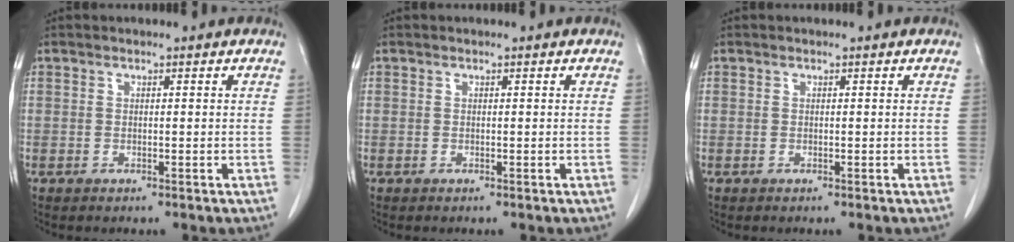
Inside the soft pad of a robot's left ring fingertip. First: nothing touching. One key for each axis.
{"total": 0.0}
{"total": 0.0}